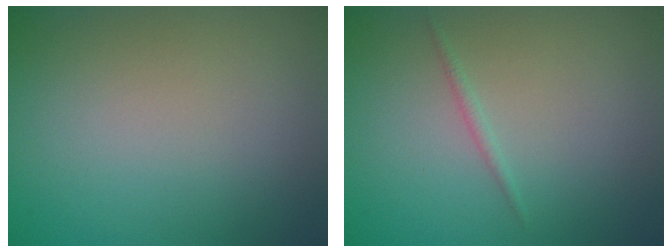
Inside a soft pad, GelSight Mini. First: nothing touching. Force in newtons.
{"total": 0.7, "press": 0.7, "slide": 0.1}